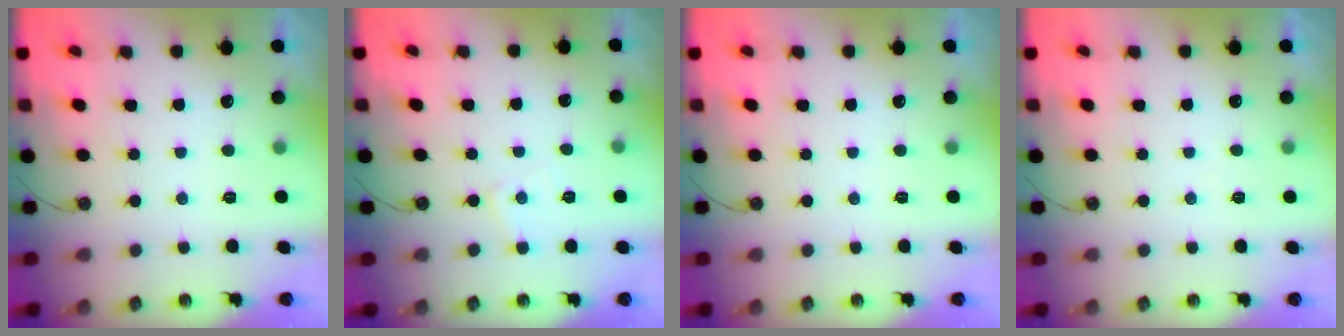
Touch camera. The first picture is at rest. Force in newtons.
{"total": 3.9, "press": 3.8, "slide": 0.6}
{"total": 0.0}
{"total": 2.3, "press": 2.2, "slide": 0.4}